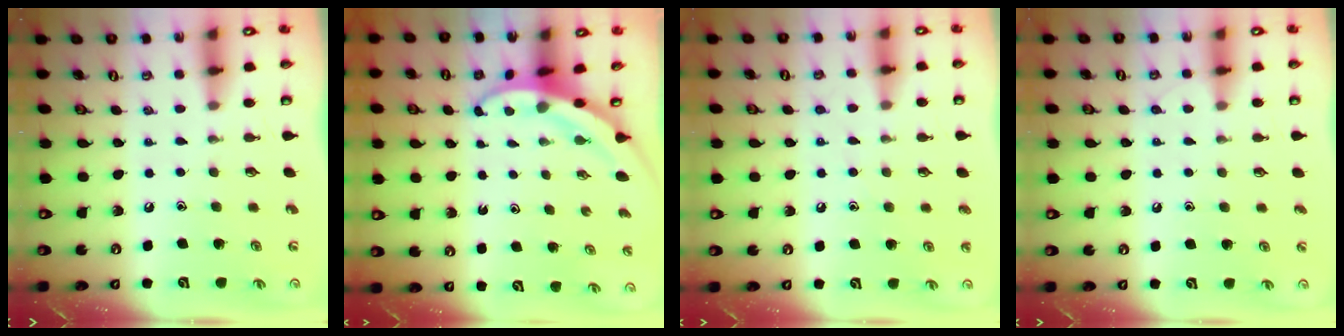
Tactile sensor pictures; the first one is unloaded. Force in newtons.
{"total": 3.8, "press": 3.8, "slide": 0.5}
{"total": 6.6, "press": 6.6, "slide": 0.7}
{"total": 4.6, "press": 4.6, "slide": 0.5}